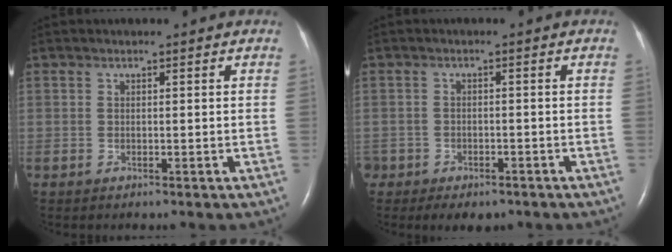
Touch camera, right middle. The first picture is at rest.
{"total": 6.9, "force": [-5.0, 4.1, 2.4], "torque": [-0.036, 0.007, -0.067]}